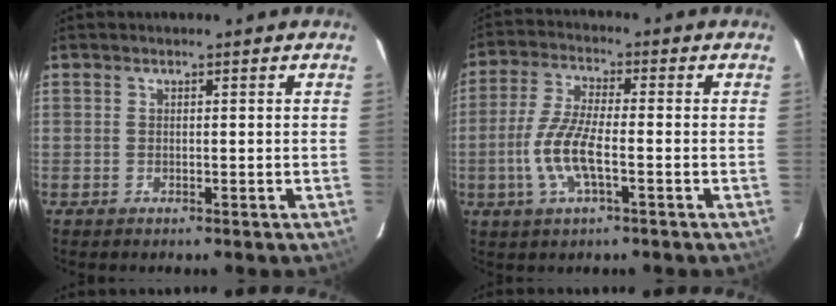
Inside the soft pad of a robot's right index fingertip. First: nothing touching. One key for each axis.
{"total": 9.3, "fx": -2.7, "fy": 2.4, "fz": 8.5, "tx": -0.185, "ty": -0.001, "tz": -0.056}